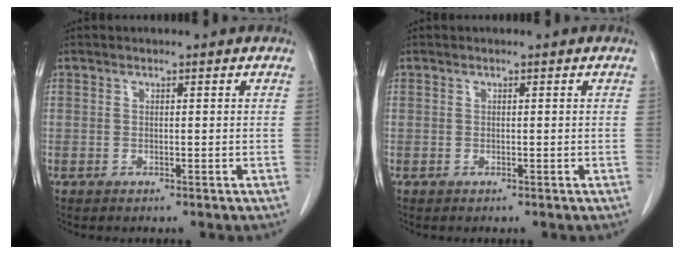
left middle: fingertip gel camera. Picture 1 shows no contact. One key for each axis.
{"total": 0.0}